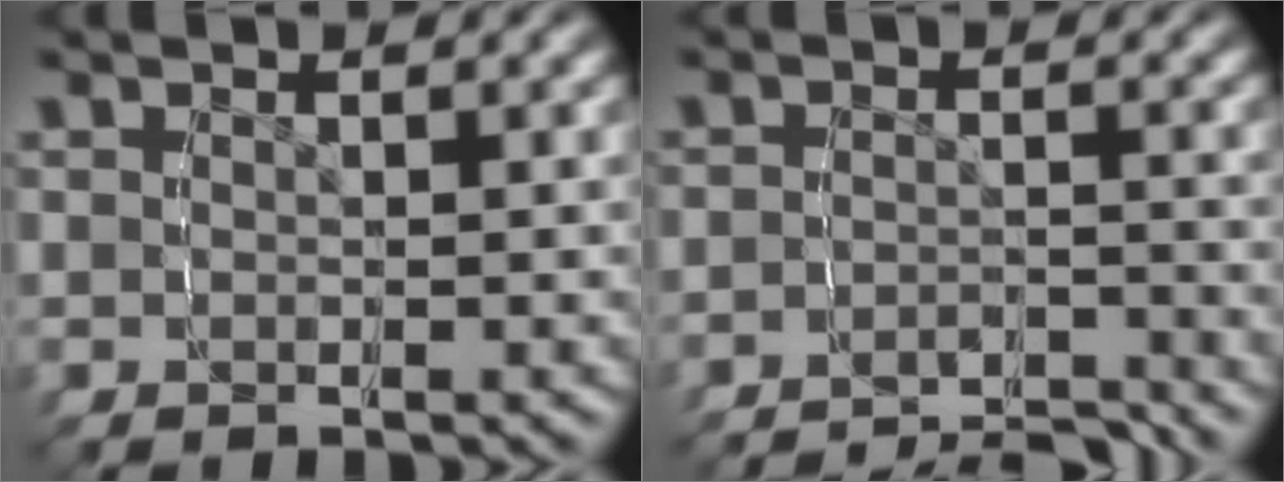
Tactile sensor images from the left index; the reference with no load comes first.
{"total": 7.1, "force": [-7.0, 0.9, 0.8], "torque": [0.007, -0.018, -0.115]}